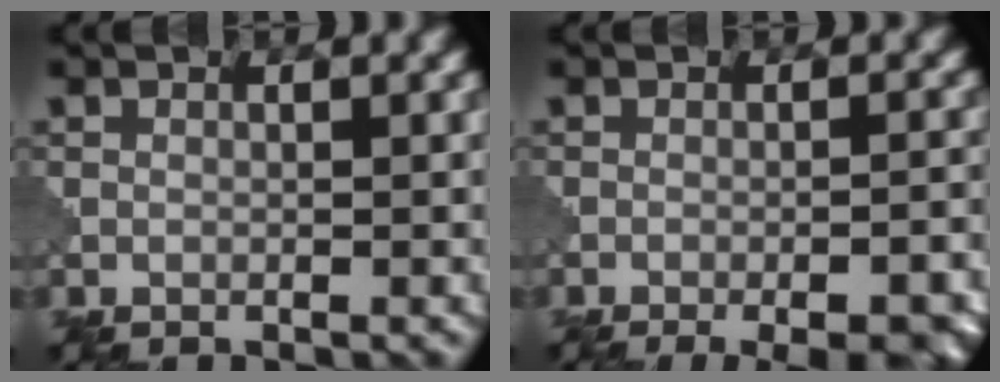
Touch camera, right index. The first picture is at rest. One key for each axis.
{"total": 8.3, "fx": -5.5, "fy": 2.9, "fz": 5.5, "tx": -0.049, "ty": 0.001, "tz": -0.047}